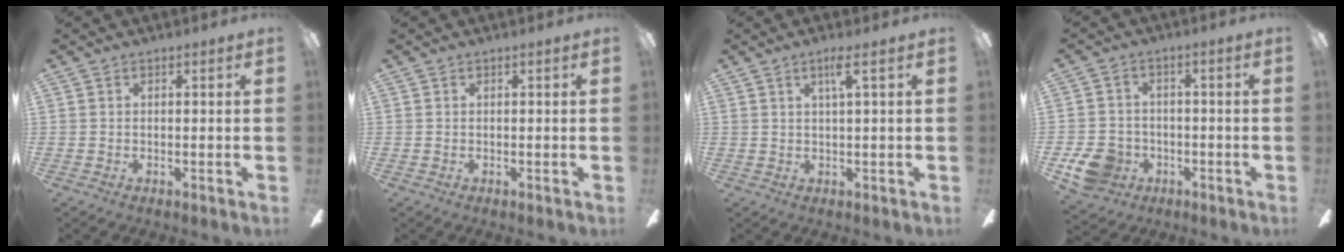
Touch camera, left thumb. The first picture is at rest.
{"total": 0.0}
{"total": 3.9, "force": [2.0, 0.0, 3.3], "torque": [-0.064, -0.002, 0.028]}
{"total": 8.2, "force": [-3.6, 6.8, 3.0], "torque": [-0.071, 0.027, -0.066]}